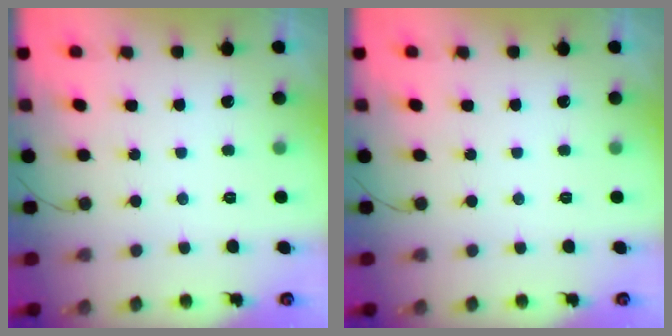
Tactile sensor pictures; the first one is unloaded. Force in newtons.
{"total": 0.0}